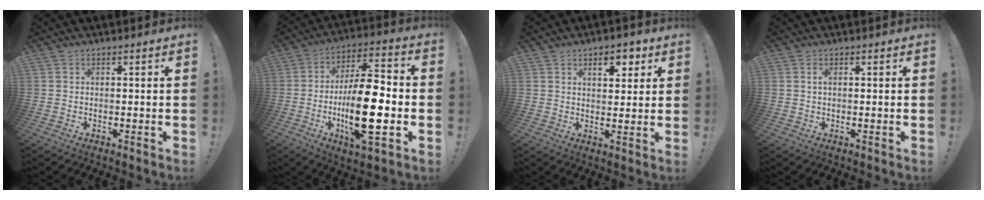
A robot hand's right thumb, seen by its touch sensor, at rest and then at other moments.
{"total": 20.4, "force": [-4.1, 7.1, 18.7], "torque": [-0.338, 0.013, -0.064]}
{"total": 6.2, "force": [3.2, 3.2, 4.1], "torque": [-0.045, -0.009, 0.050]}
{"total": 0.9, "force": [0.2, 0.2, 0.8], "torque": [-0.017, 0.003, 0.002]}